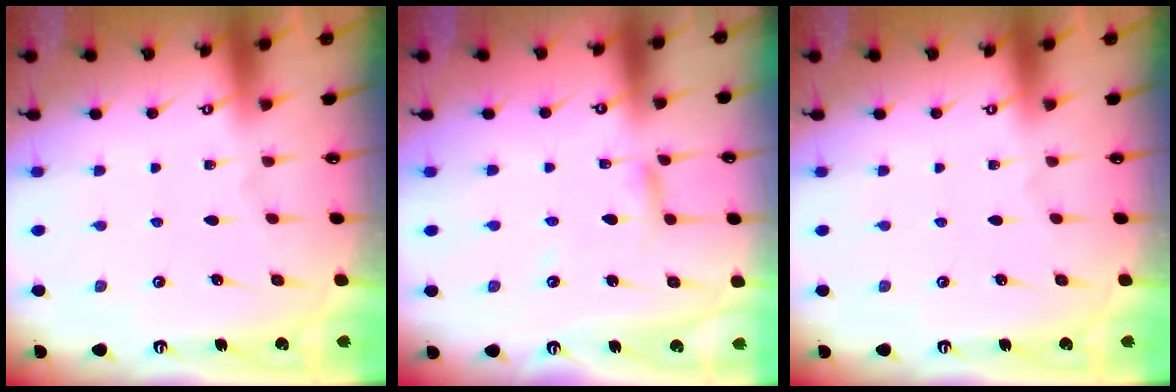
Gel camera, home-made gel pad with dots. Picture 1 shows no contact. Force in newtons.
{"total": 4.1, "press": 4.1, "slide": 0.3}
{"total": 0.0}